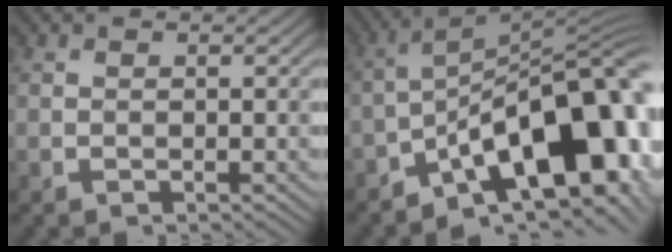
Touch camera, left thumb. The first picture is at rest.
{"total": 16.5, "force": [-7.4, 6.7, 13.2], "torque": [-0.179, 0.002, -0.134]}